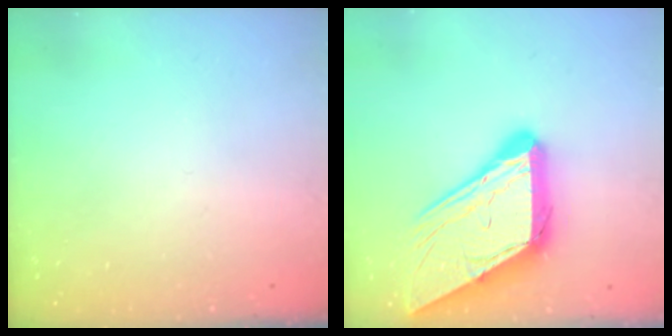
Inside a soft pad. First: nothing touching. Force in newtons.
{"total": 23.4, "press": 23.3, "slide": 2.5}